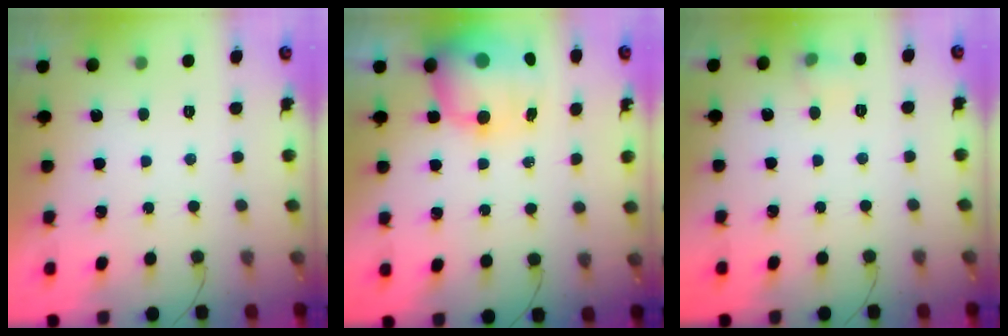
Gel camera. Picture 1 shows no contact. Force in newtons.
{"total": 13.0, "press": 12.6, "slide": 3.5}
{"total": 5.7, "press": 5.4, "slide": 1.8}